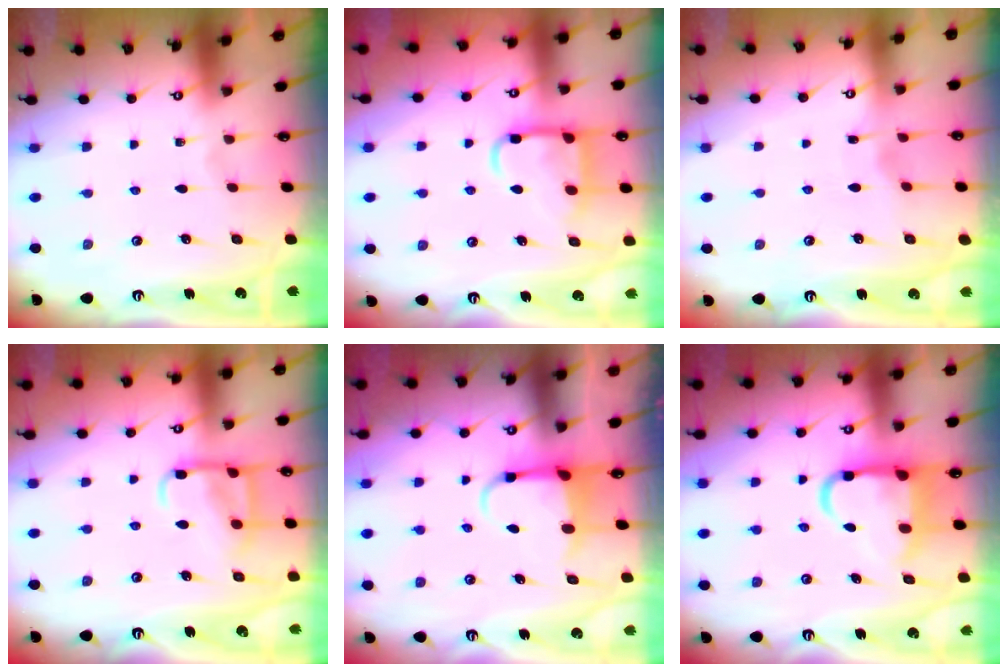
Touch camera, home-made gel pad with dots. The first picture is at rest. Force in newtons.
{"total": 11.7, "press": 11.6, "slide": 1.5}
{"total": 2.9, "press": 2.8, "slide": 0.4}
{"total": 11.8, "press": 11.7, "slide": 1.2}
{"total": 3.9, "press": 3.8, "slide": 1.1}
{"total": 12.6, "press": 12.5, "slide": 1.6}